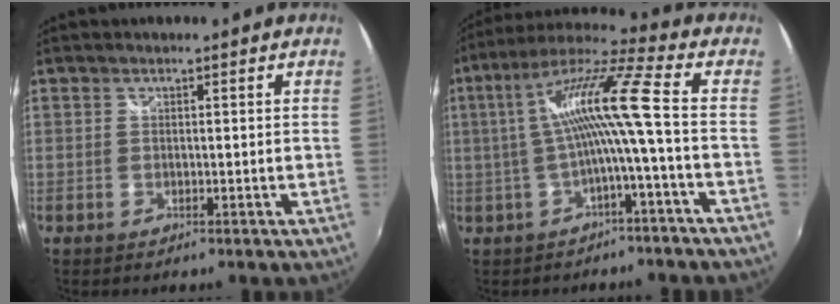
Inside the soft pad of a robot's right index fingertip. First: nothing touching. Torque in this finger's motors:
{"motor_torque": [0.70, -0.40, 0.91, 0.21]}